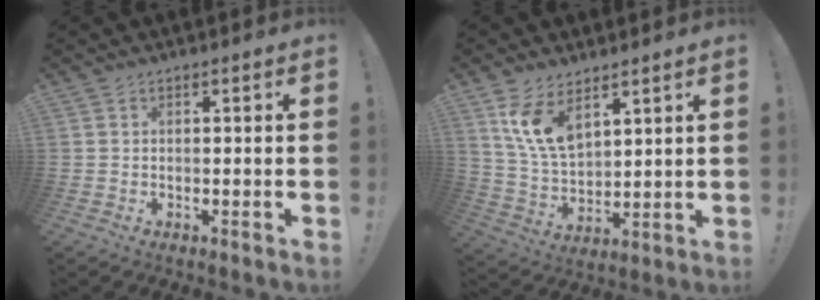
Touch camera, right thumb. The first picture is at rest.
{"total": 11.5, "force": [7.1, 5.9, 6.9], "torque": [-0.139, -0.035, 0.137]}